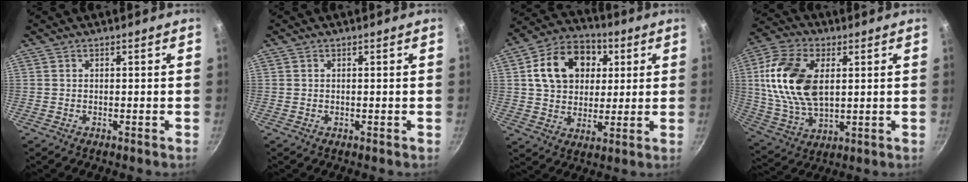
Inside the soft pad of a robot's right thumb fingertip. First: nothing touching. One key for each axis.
{"total": 0.0}
{"total": 16.2, "fx": 4.4, "fy": 12.3, "fz": 9.6, "tx": -0.133, "ty": 0.013, "tz": 0.065}
{"total": 17.8, "fx": 3.2, "fy": 10.7, "fz": 13.8, "tx": -0.254, "ty": -0.003, "tz": 0.063}